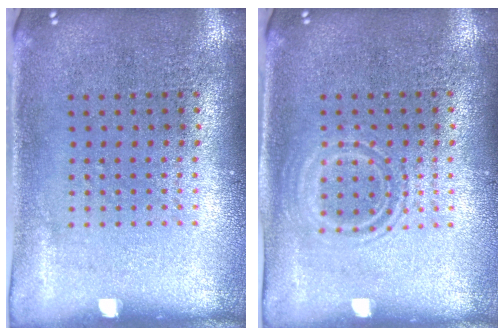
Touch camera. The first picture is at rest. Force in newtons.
{"total": 1.1, "press": 1.0, "slide": 0.5}